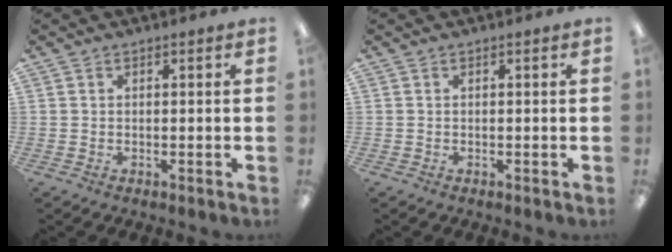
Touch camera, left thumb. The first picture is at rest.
{"total": 0.0}